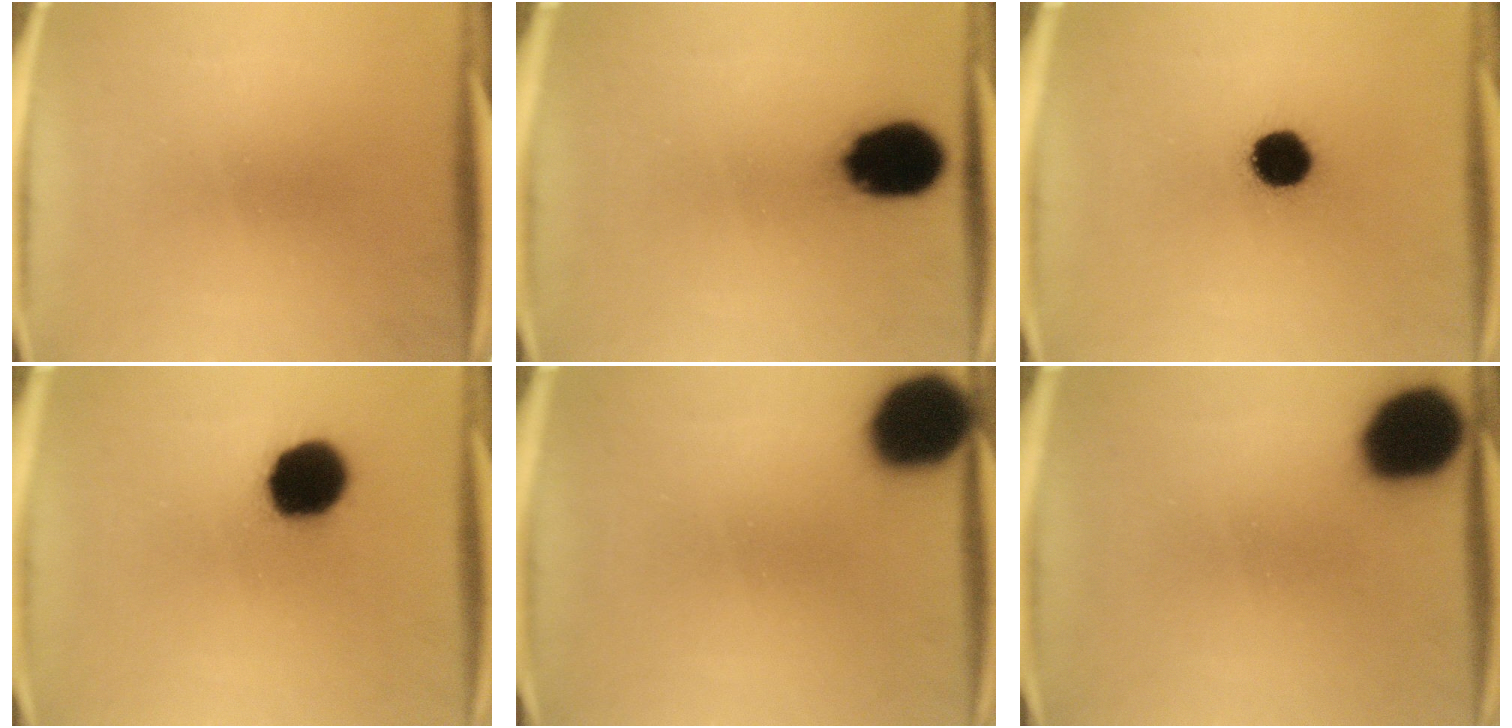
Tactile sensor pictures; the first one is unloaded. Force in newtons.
{"total": 15.4}
{"total": 9.4}
{"total": 14.1}
{"total": 16.3}
{"total": 18.8}